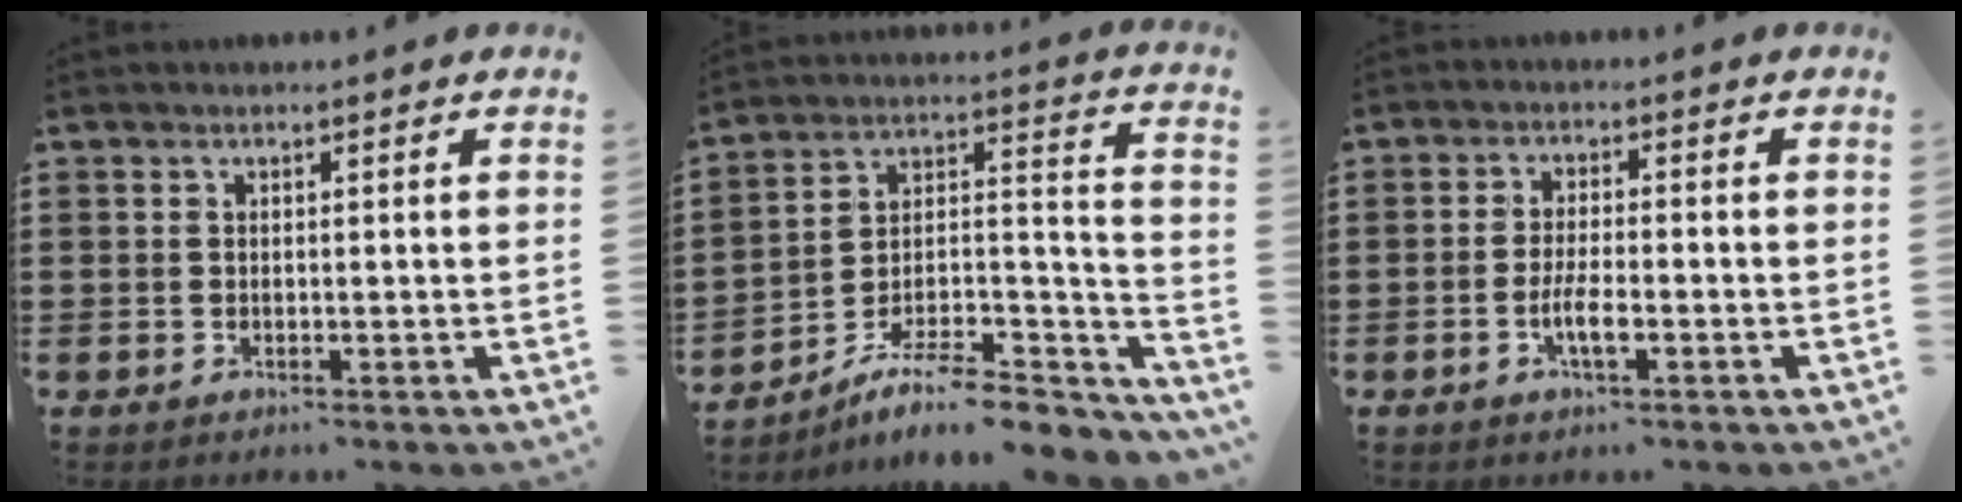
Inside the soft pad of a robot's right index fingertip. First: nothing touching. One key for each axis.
{"total": 9.1, "fx": -7.5, "fy": 1.7, "fz": 4.8, "tx": -0.071, "ty": 0.014, "tz": -0.142}
{"total": 3.9, "fx": -1.5, "fy": 0.3, "fz": 3.6, "tx": -0.067, "ty": -0.002, "tz": -0.029}